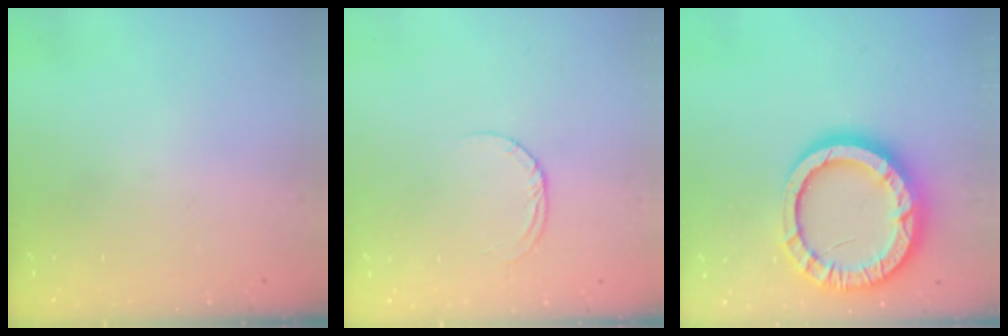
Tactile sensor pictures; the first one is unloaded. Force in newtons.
{"total": 3.2, "press": 3.2, "slide": 0.3}
{"total": 20.3, "press": 20.2, "slide": 2.0}